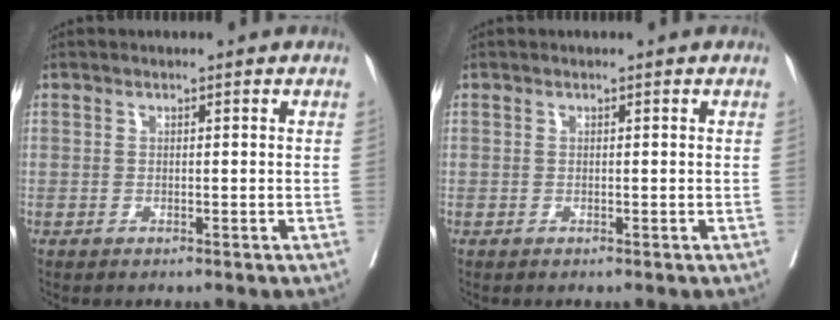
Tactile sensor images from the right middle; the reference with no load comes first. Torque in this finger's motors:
{"motor_torque": [0.00, 0.00, 0.00, 0.00]}